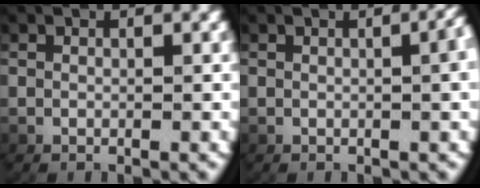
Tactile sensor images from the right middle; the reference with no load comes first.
{"total": 2.5, "force": [0.2, 0.6, 2.4], "torque": [-0.019, 0.008, 0.001]}